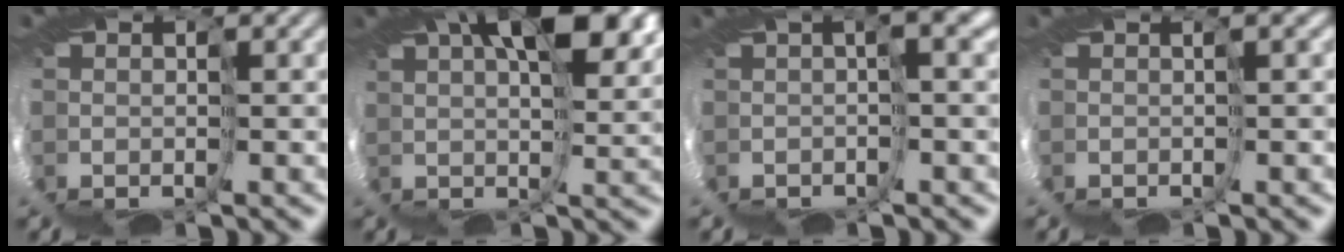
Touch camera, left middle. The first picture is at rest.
{"total": 7.5, "force": [6.2, -0.1, 4.3], "torque": [-0.067, 0.008, 0.099]}
{"total": 3.4, "force": [0.3, -3.4, 0.2], "torque": [-0.018, -0.003, -0.001]}
{"total": 3.3, "force": [-1.0, -2.5, -1.9], "torque": [0.033, -0.007, -0.001]}